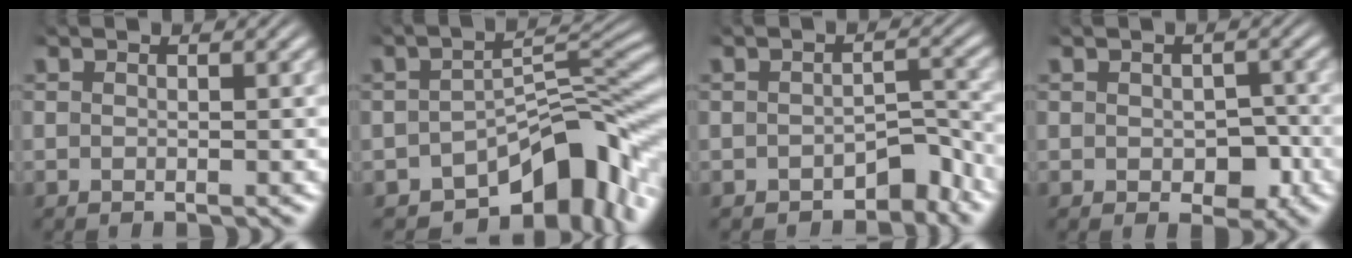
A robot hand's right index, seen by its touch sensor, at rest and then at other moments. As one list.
[{"total": 9.6, "force": [-6.0, 3.5, 6.7], "torque": [-0.081, -0.012, -0.080]}, {"total": 2.5, "force": [-2.1, 0.9, 1.1], "torque": [-0.009, -0.001, -0.031]}, {"total": 2.5, "force": [-0.8, 1.8, 1.6], "torque": [-0.019, -0.008, -0.007]}]